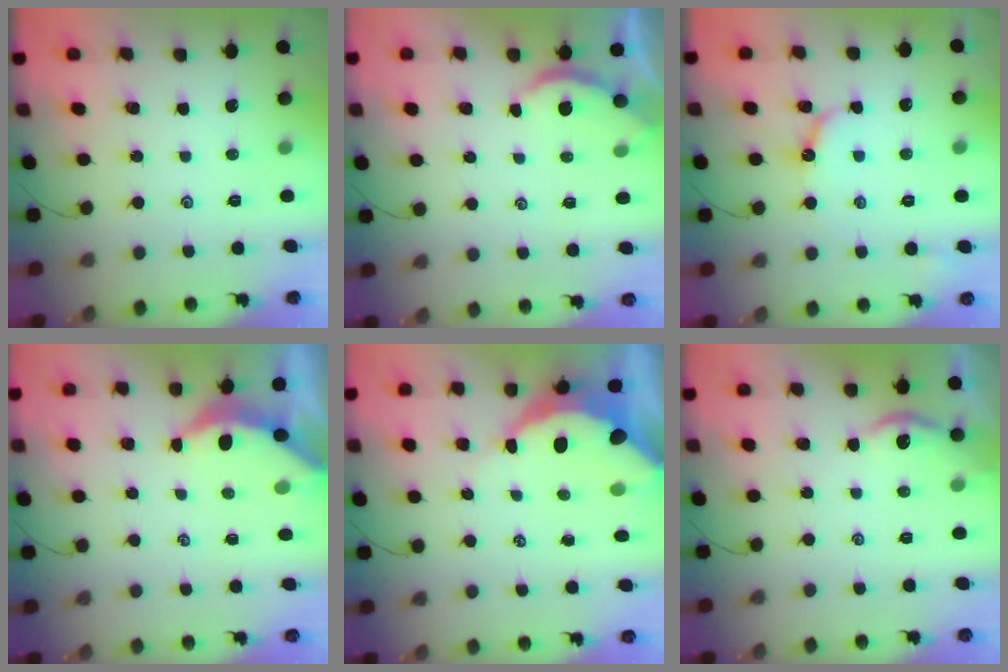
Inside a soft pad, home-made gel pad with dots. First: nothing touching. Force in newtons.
{"total": 2.0, "press": 2.0, "slide": 0.2}
{"total": 6.8, "press": 6.7, "slide": 0.6}
{"total": 3.6, "press": 3.6, "slide": 0.4}
{"total": 9.9, "press": 9.9, "slide": 1.0}
{"total": 4.6, "press": 4.6, "slide": 0.6}